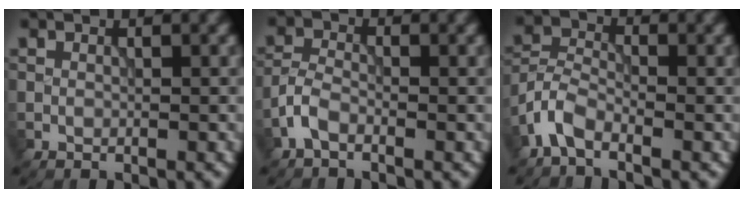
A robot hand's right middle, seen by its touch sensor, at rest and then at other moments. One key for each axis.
{"total": 2.1, "fx": -1.4, "fy": 0.9, "fz": 1.2, "tx": -0.027, "ty": 0.005, "tz": -0.037}
{"total": 3.2, "fx": -2.2, "fy": 1.3, "fz": 1.8, "tx": -0.039, "ty": 0.005, "tz": -0.060}